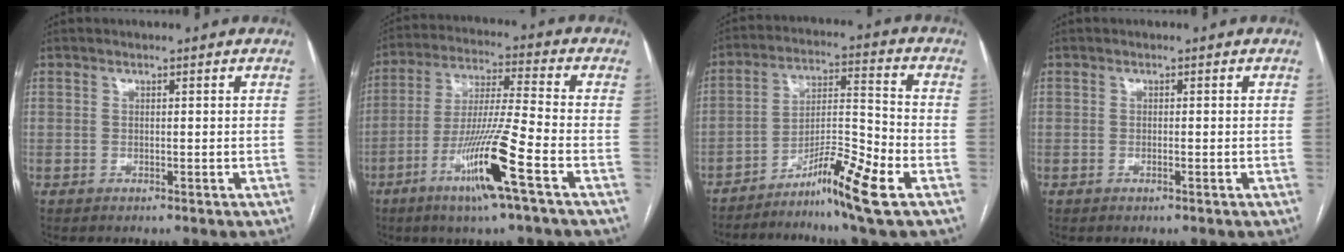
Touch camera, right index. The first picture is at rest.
{"total": 13.5, "force": [-6.3, -0.9, 11.9], "torque": [-0.234, -0.019, -0.120]}
{"total": 12.6, "force": [-7.4, -0.3, 10.2], "torque": [-0.185, -0.009, -0.126]}
{"total": 0.7, "force": [-0.3, 0.0, 0.6], "torque": [-0.014, -0.001, -0.004]}